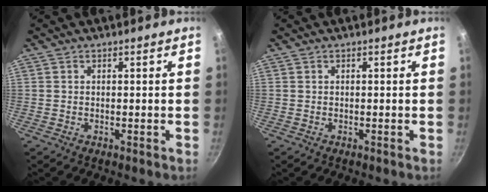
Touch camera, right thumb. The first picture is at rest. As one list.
[{"total": 0.0}]